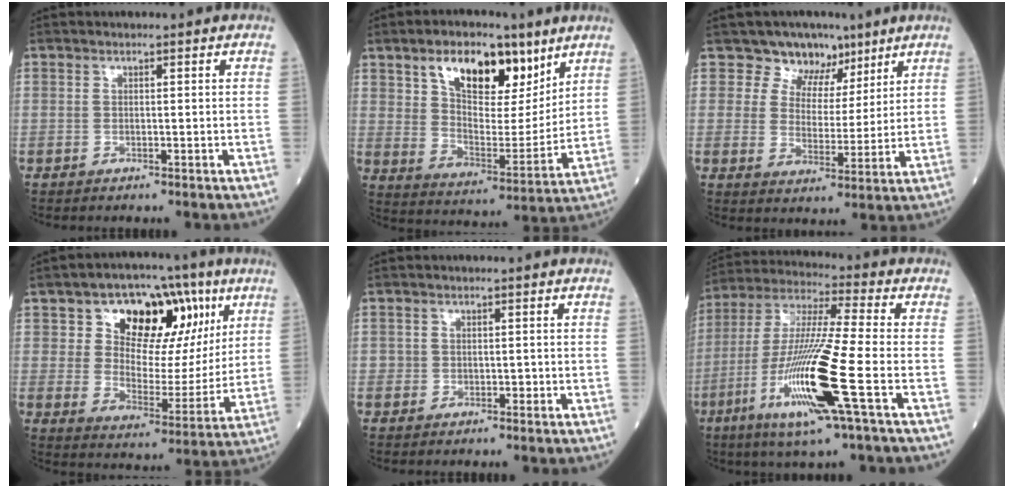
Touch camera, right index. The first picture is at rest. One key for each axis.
{"total": 14.4, "fx": 8.3, "fy": 6.3, "fz": 9.9, "tx": -0.158, "ty": 0.005, "tz": 0.147}
{"total": 7.2, "fx": 5.2, "fy": 4.9, "fz": 0.7, "tx": 0.001, "ty": -0.001, "tz": 0.078}
{"total": 15.9, "fx": 7.2, "fy": 9.0, "fz": 11.0, "tx": -0.144, "ty": 0.025, "tz": 0.118}
{"total": 1.2, "fx": -0.2, "fy": 1.2, "fz": 0.3, "tx": -0.002, "ty": 0.003, "tz": -0.002}
{"total": 17.4, "fx": -6.1, "fy": 0.0, "fz": 16.3, "tx": -0.340, "ty": -0.024, "tz": -0.119}